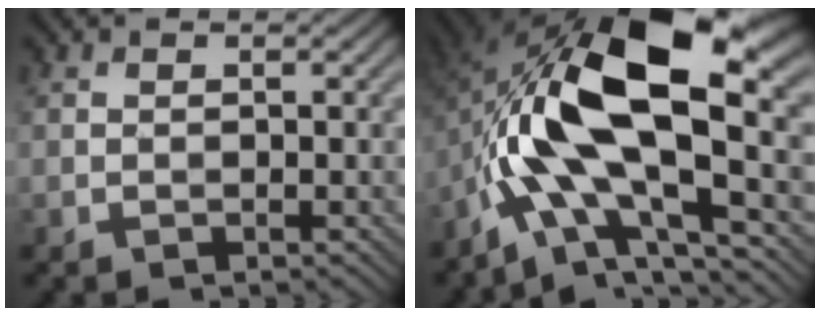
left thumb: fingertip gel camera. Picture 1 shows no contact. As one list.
[{"total": 19.1, "force": [-0.4, 8.7, 17.0], "torque": [-0.313, 0.018, -0.013]}]